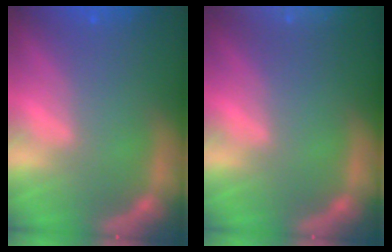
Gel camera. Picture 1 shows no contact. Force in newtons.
{"total": 9.0}